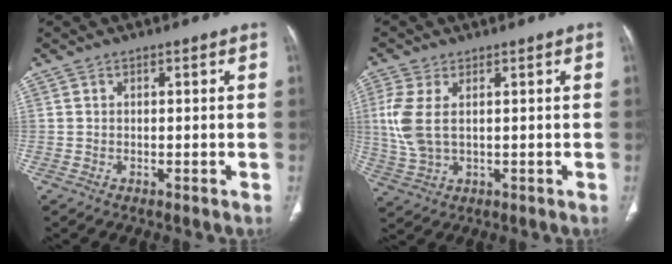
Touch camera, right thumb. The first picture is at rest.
{"total": 7.6, "force": [1.4, 4.0, 6.3], "torque": [-0.165, -0.002, 0.038]}